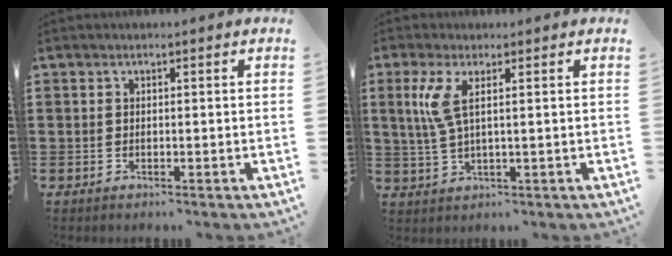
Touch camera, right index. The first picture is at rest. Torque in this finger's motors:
{"motor_torque": [0.51, -0.16, 0.21, 0.09]}